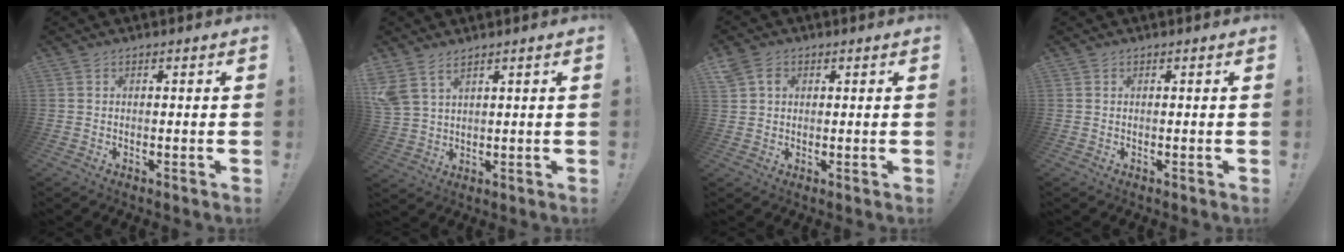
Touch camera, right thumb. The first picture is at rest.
{"total": 6.3, "force": [4.4, 2.9, 3.4], "torque": [-0.075, -0.019, 0.088]}
{"total": 4.3, "force": [1.5, 3.5, 2.1], "torque": [-0.032, 0.005, 0.029]}
{"total": 0.0}